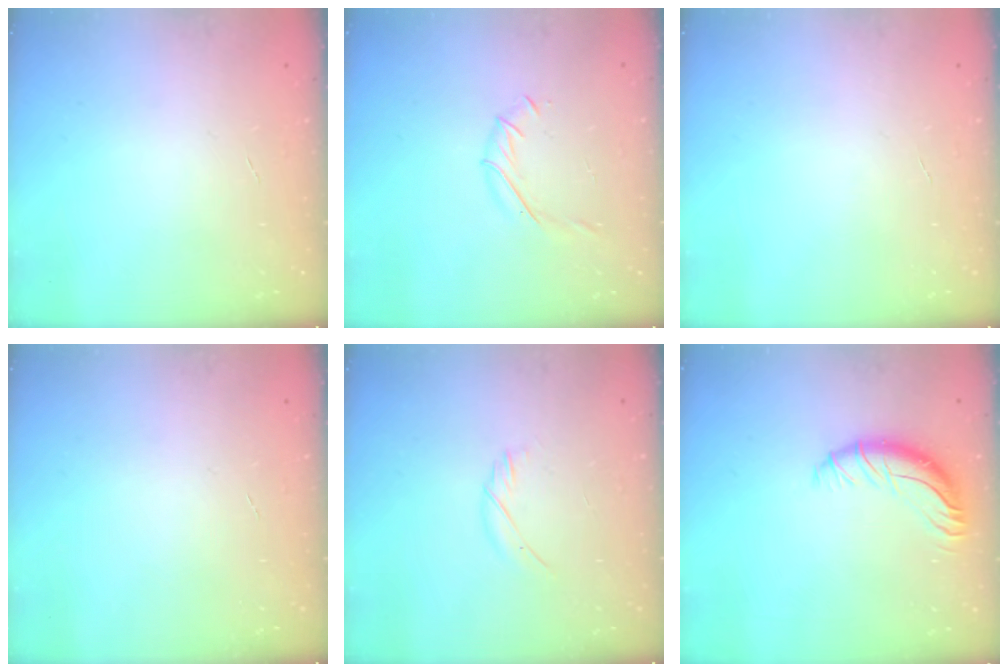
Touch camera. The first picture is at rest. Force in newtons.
{"total": 3.8, "press": 3.7, "slide": 1.0}
{"total": 0.0}
{"total": 0.0}
{"total": 5.4, "press": 5.1, "slide": 1.7}
{"total": 10.9, "press": 10.6, "slide": 2.6}